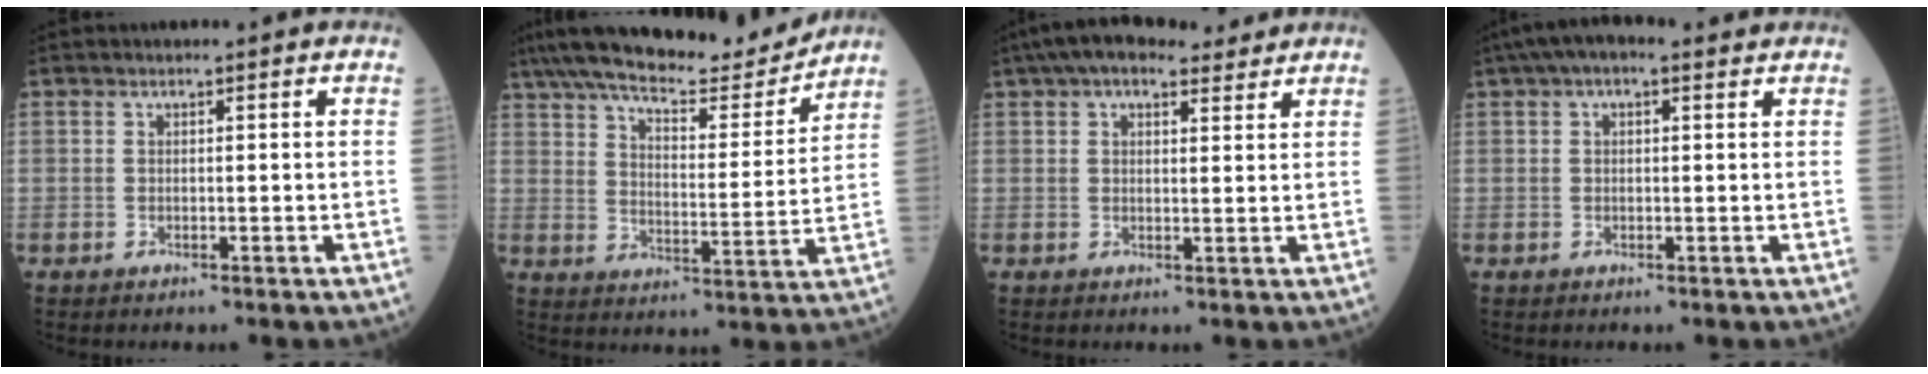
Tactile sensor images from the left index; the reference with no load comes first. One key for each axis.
{"total": 18.0, "fx": 16.1, "fy": 2.9, "fz": 7.5, "tx": -0.129, "ty": -0.004, "tz": 0.234}
{"total": 8.9, "fx": 6.7, "fy": 3.3, "fz": 4.8, "tx": -0.076, "ty": 0.039, "tz": 0.099}
{"total": 5.6, "fx": 3.3, "fy": 2.3, "fz": 3.9, "tx": -0.071, "ty": 0.044, "tz": 0.047}